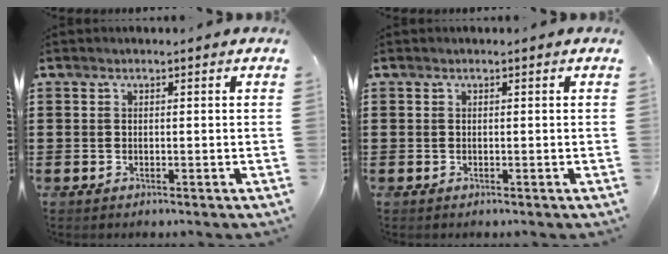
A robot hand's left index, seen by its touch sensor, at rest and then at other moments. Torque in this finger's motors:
{"motor_torque": [0.00, 0.00, 0.00, 0.00]}